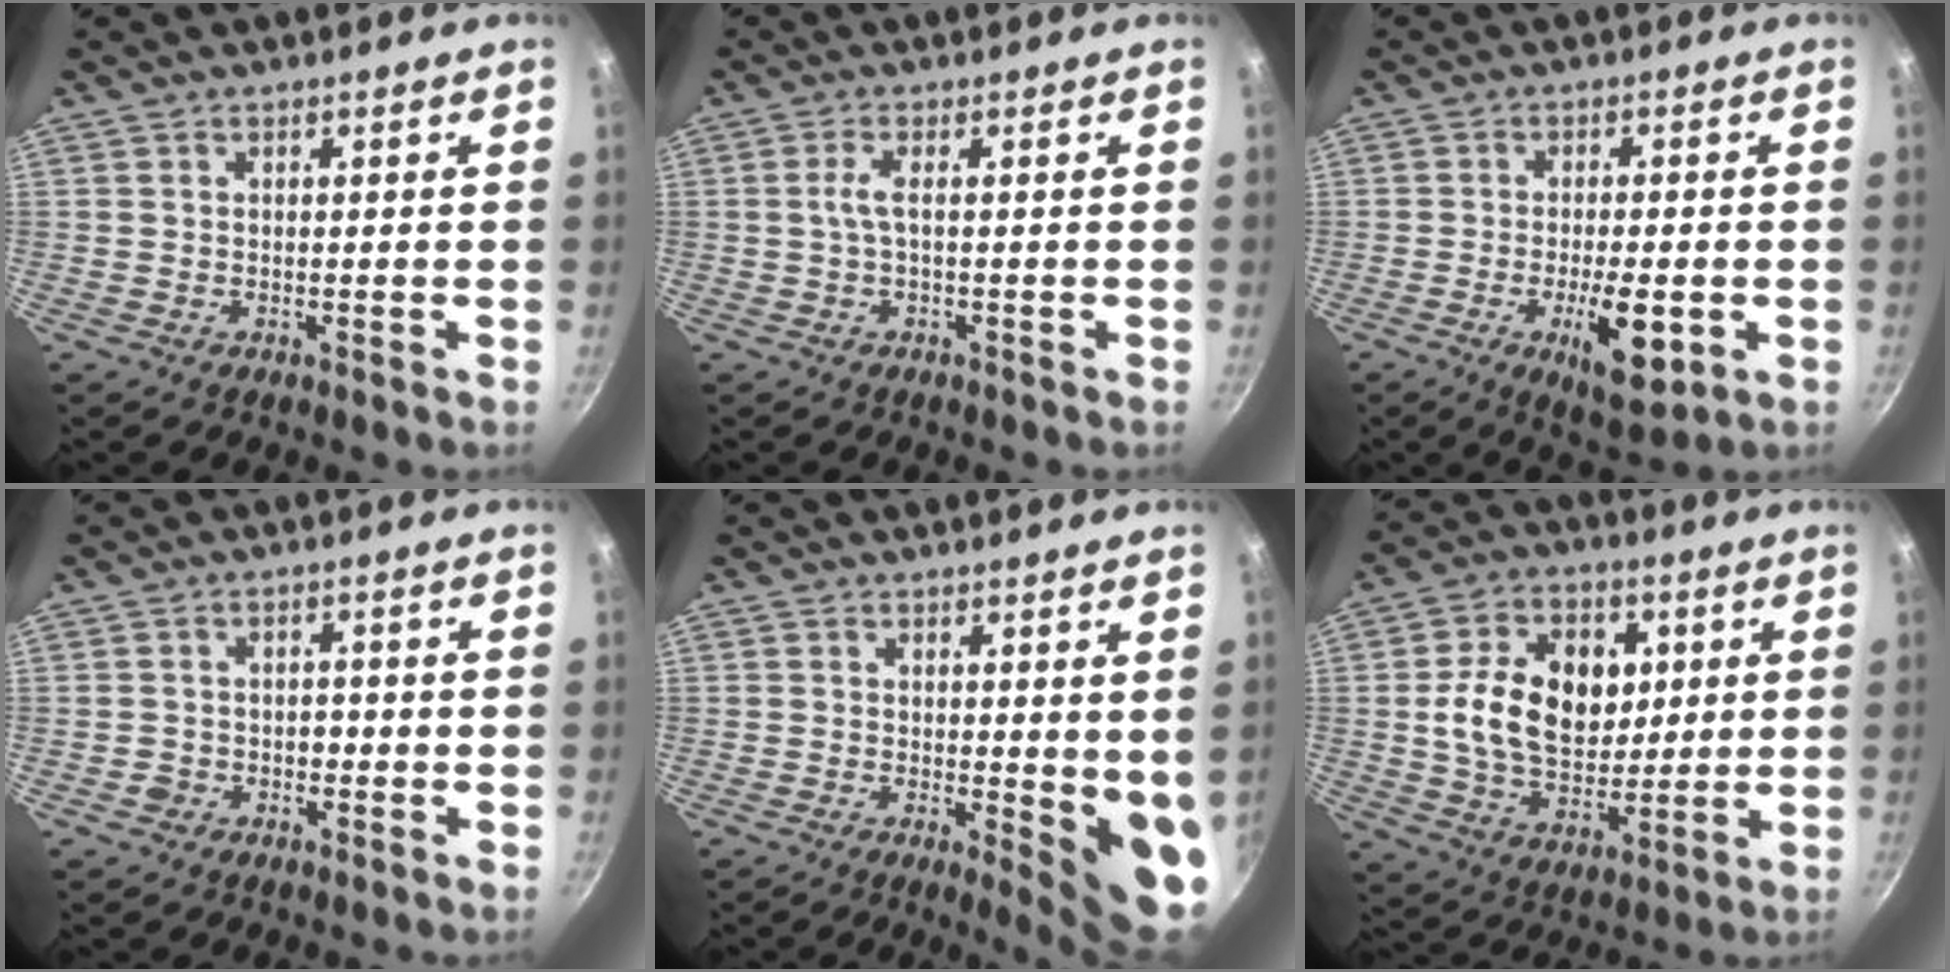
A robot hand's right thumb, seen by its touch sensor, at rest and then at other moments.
{"total": 2.4, "force": [-0.3, 0.3, 2.3], "torque": [-0.060, 0.005, -0.006]}
{"total": 9.9, "force": [-2.9, 3.5, 8.8], "torque": [-0.132, 0.004, -0.038]}
{"total": 2.5, "force": [-1.0, 2.1, 0.9], "torque": [0.001, 0.016, -0.012]}
{"total": 8.0, "force": [0.3, 2.7, 7.5], "torque": [-0.078, -0.020, 0.006]}
{"total": 16.6, "force": [2.7, 11.8, 11.3], "torque": [-0.163, -0.002, 0.045]}